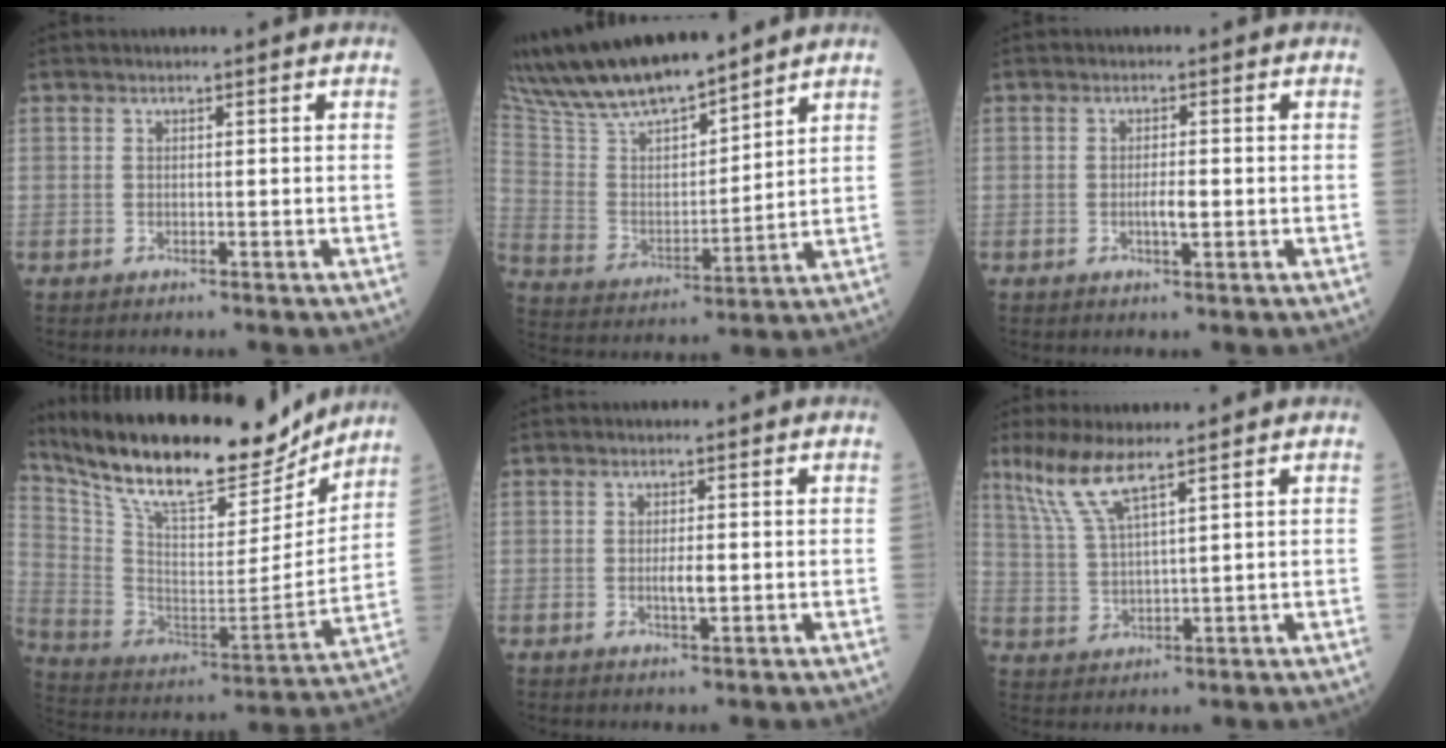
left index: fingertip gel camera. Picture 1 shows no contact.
{"total": 18.0, "force": [15.7, 3.3, 8.2], "torque": [-0.161, 0.014, 0.297]}
{"total": 2.1, "force": [-0.4, 0.4, 2.1], "torque": [-0.040, 0.000, -0.006]}
{"total": 24.2, "force": [21.0, 5.6, 10.7], "torque": [-0.204, -0.012, 0.339]}
{"total": 2.2, "force": [-0.1, 0.6, 2.1], "torque": [-0.042, -0.002, -0.001]}
{"total": 7.0, "force": [5.0, 0.4, 4.8], "torque": [-0.112, 0.002, 0.106]}